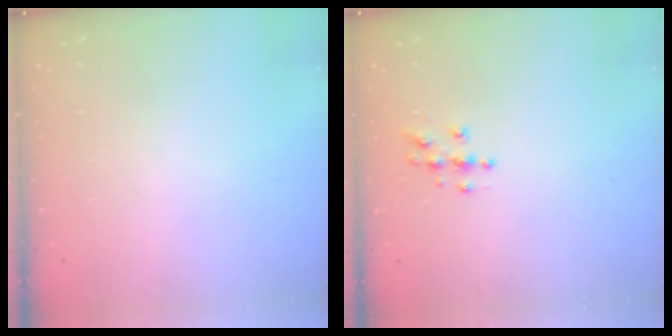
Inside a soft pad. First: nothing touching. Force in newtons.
{"total": 4.9, "press": 4.9, "slide": 0.1}